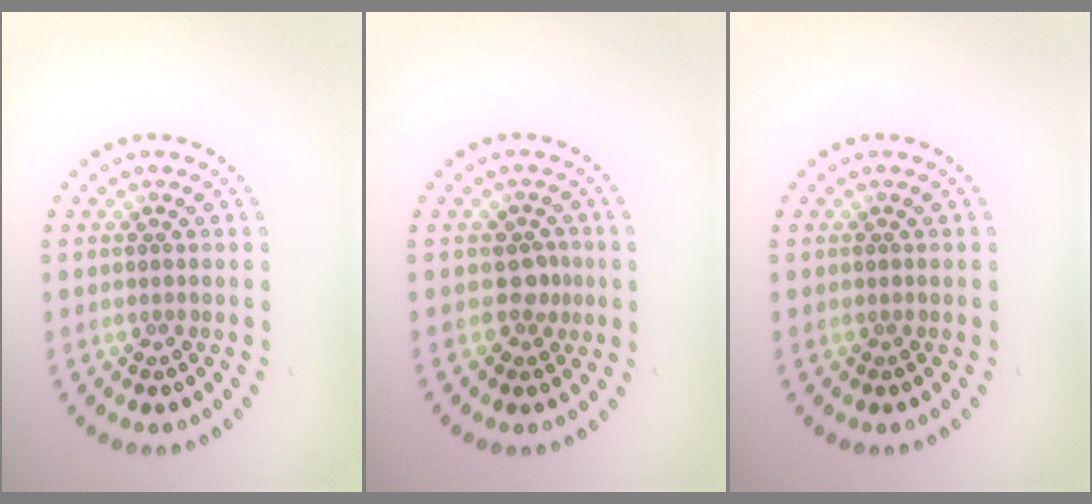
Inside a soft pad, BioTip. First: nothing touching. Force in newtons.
{"total": 1.9, "press": 1.4, "slide": 1.2}
{"total": 0.0}